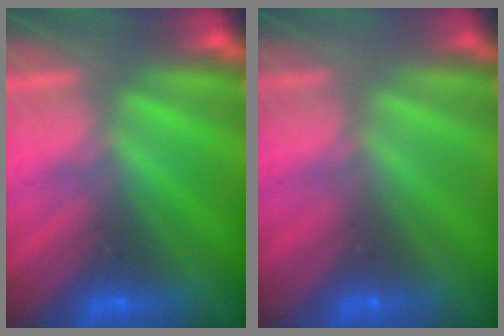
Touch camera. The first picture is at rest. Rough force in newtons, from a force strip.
{"total": 4.5}